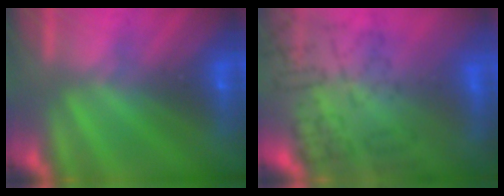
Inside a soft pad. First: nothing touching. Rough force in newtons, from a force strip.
{"total": 10.8}